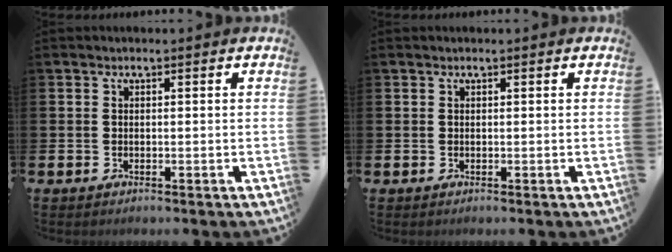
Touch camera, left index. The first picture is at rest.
{"total": 0.0}